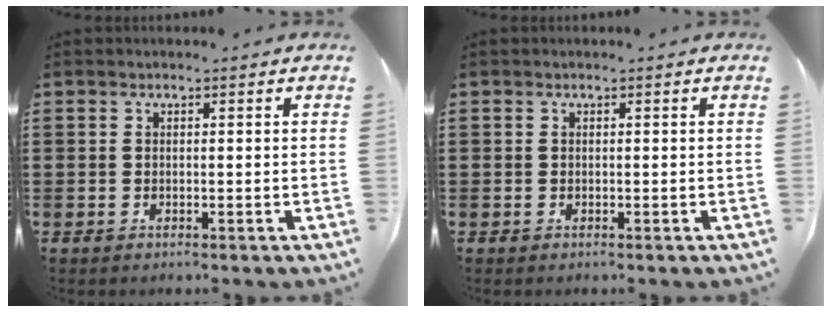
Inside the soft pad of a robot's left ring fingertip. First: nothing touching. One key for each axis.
{"total": 0.0}